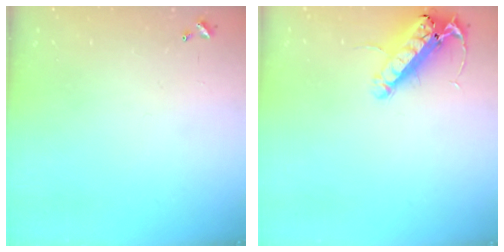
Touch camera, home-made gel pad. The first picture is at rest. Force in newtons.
{"total": 14.7, "press": 14.5, "slide": 2.6}